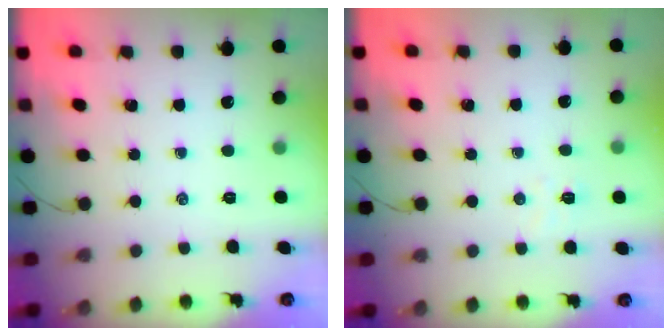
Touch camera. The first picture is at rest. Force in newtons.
{"total": 3.0, "press": 2.8, "slide": 0.8}